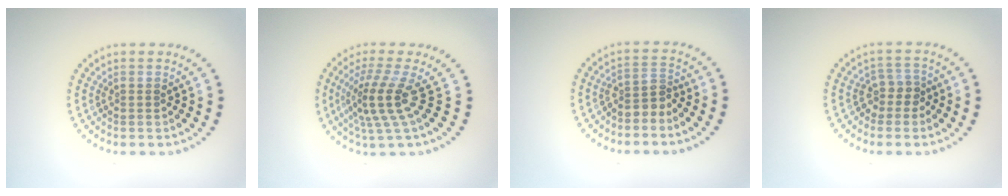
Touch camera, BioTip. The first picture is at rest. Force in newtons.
{"total": 4.0, "press": 2.8, "slide": 2.8}
{"total": 2.0, "press": 1.4, "slide": 1.4}
{"total": 2.0, "press": 1.6, "slide": 1.2}